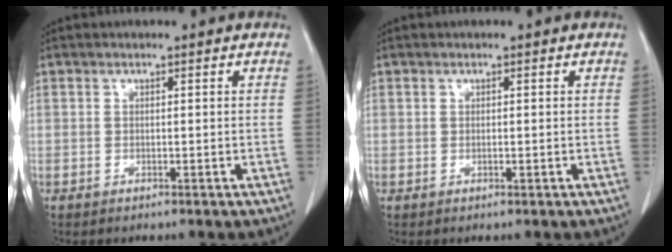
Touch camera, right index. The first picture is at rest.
{"total": 0.7, "force": [-0.1, 0.4, 0.6], "torque": [-0.017, -0.001, 0.001]}